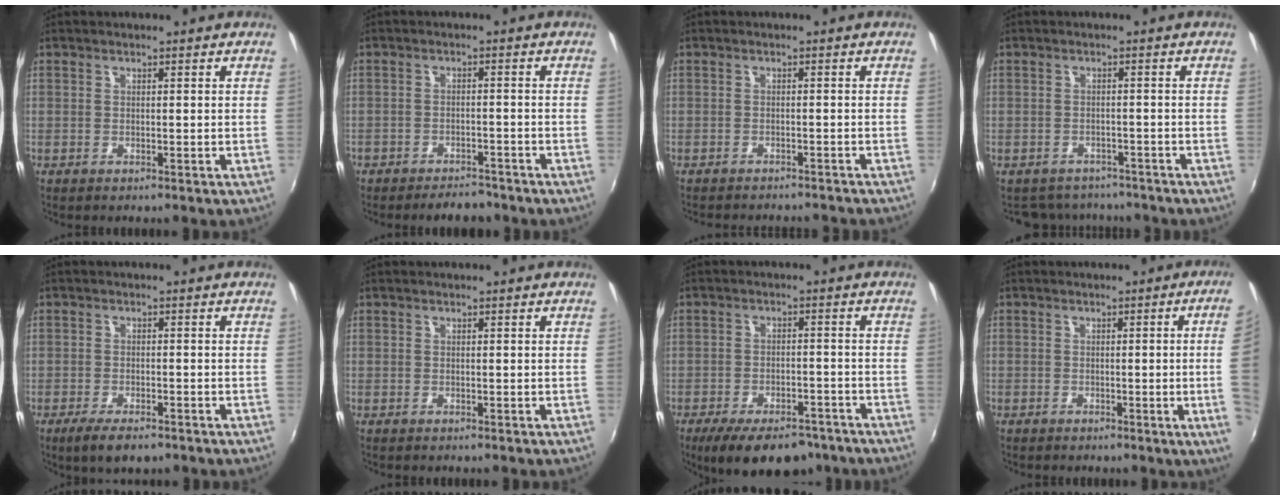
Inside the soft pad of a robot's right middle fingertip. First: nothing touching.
{"total": 6.1, "force": [-5.3, 2.5, 1.7], "torque": [-0.052, -0.002, -0.075]}
{"total": 7.9, "force": [-7.2, 1.4, 2.8], "torque": [-0.067, -0.013, -0.098]}
{"total": 7.6, "force": [-6.7, 3.1, 1.4], "torque": [-0.039, 0.003, -0.092]}
{"total": 5.7, "force": [-4.0, 1.9, 3.6], "torque": [-0.084, -0.015, -0.067]}
{"total": 0.0}
{"total": 13.8, "force": [-10.2, 5.8, 7.2], "torque": [-0.150, -0.015, -0.147]}
{"total": 7.3, "force": [-0.3, -1.5, 7.1], "torque": [-0.084, -0.009, -0.002]}